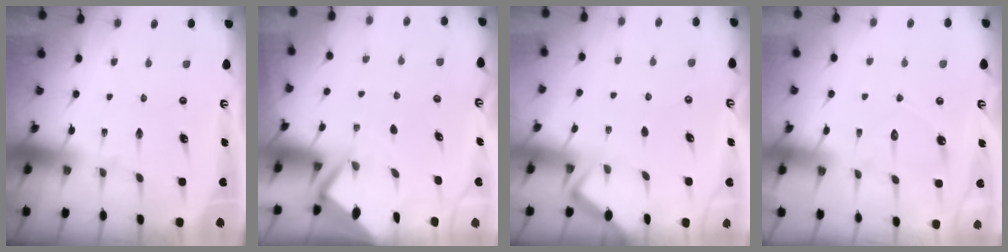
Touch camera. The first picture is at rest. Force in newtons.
{"total": 2.7, "press": 2.6, "slide": 0.3}
{"total": 2.0, "press": 2.0, "slide": 0.3}
{"total": 7.2, "press": 7.2, "slide": 0.7}